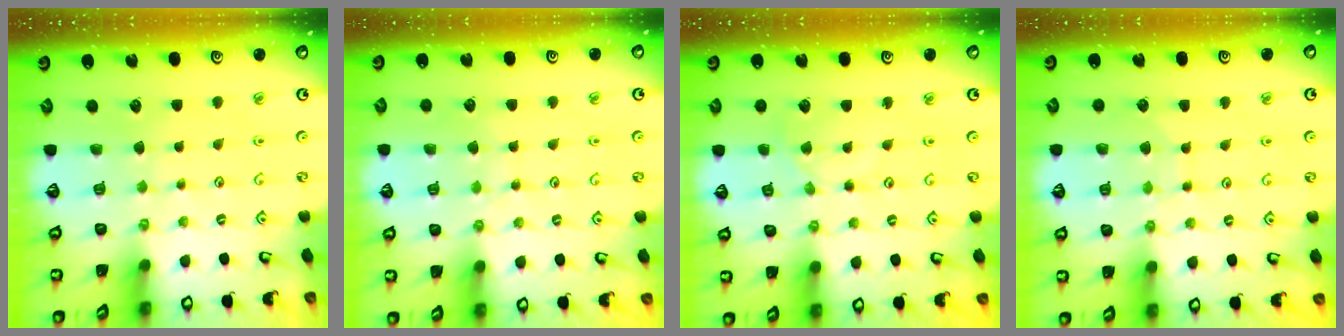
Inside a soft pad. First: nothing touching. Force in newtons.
{"total": 2.6, "press": 2.6, "slide": 0.3}
{"total": 1.5, "press": 1.5, "slide": 0.4}
{"total": 5.6, "press": 5.6, "slide": 0.3}